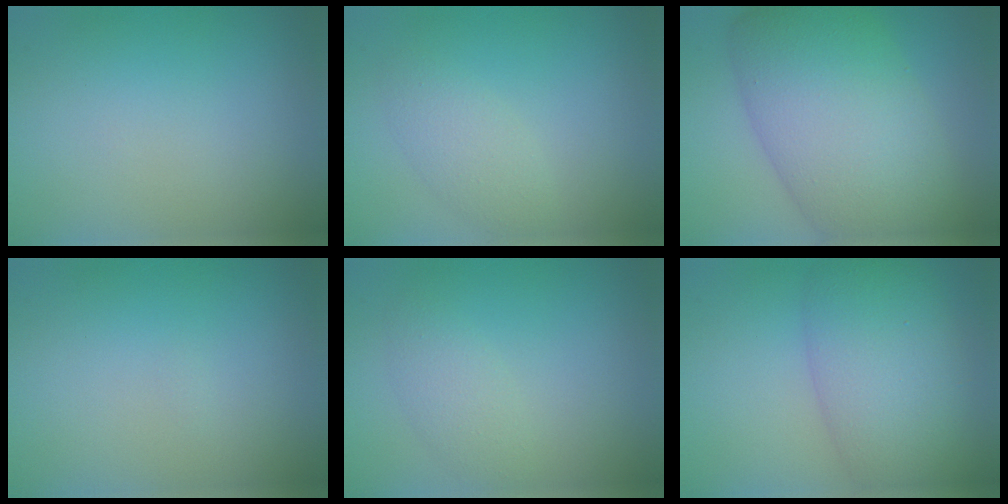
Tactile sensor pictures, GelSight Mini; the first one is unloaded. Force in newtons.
{"total": 2.4, "press": 2.4, "slide": 0.1}
{"total": 12.2, "press": 12.1, "slide": 0.8}
{"total": 0.0}
{"total": 2.1, "press": 2.1, "slide": 0.1}
{"total": 7.8, "press": 7.8, "slide": 0.2}